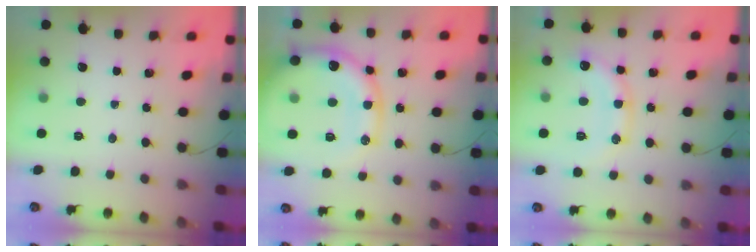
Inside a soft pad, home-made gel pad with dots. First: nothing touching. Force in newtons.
{"total": 19.2, "press": 18.8, "slide": 3.6}
{"total": 13.4, "press": 13.3, "slide": 1.3}